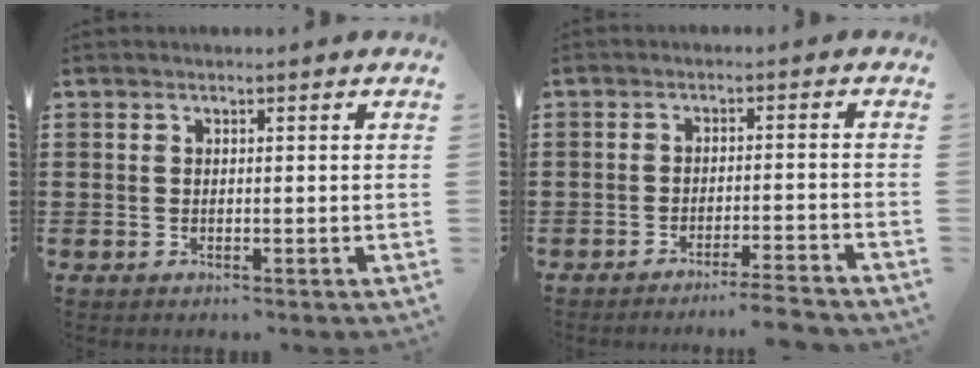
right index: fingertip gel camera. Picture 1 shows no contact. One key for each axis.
{"total": 3.5, "fx": -3.3, "fy": -0.5, "fz": 1.1, "tx": -0.019, "ty": -0.008, "tz": -0.066}